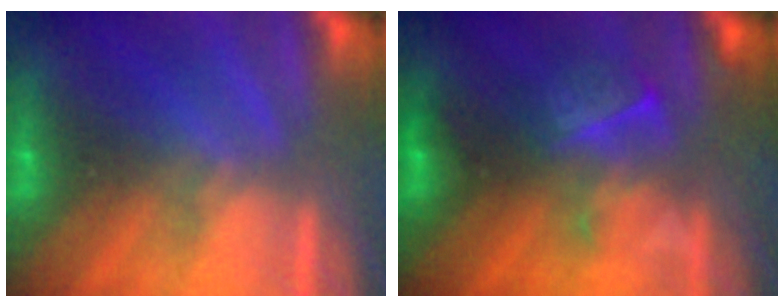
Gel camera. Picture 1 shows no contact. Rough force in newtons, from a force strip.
{"total": 2.5}